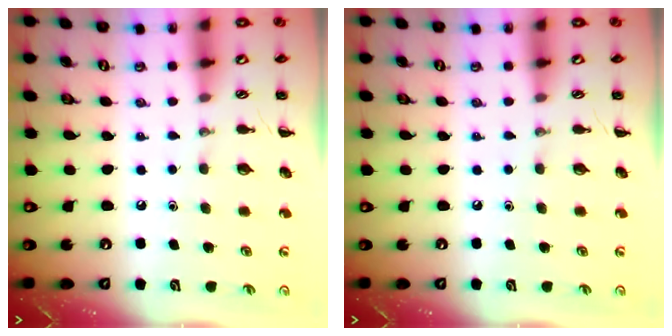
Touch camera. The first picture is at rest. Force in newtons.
{"total": 0.0}